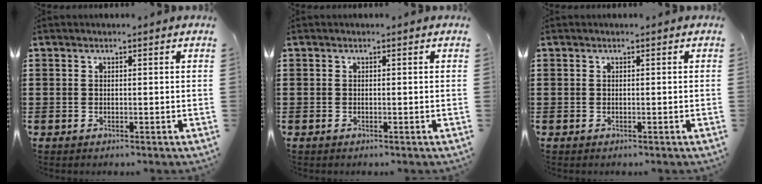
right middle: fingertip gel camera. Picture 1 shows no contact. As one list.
[{"total": 0.0}, {"total": 0.0}]